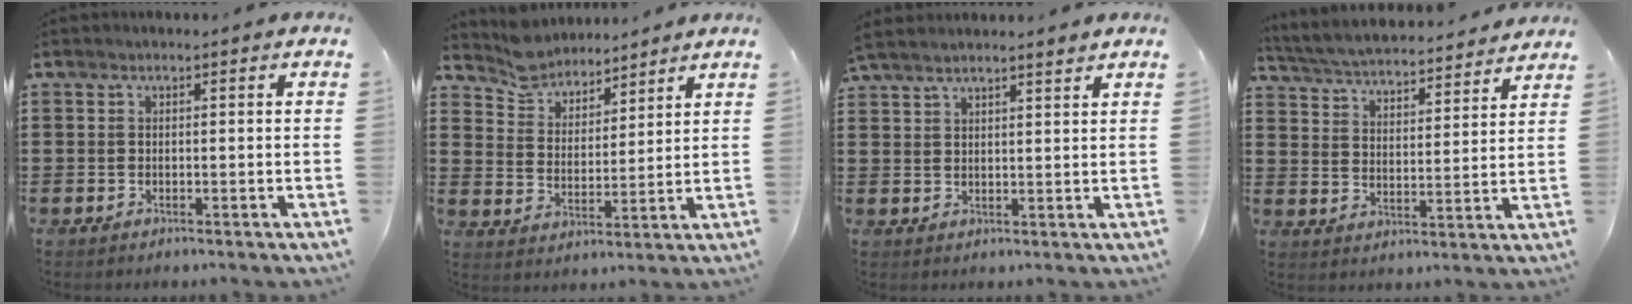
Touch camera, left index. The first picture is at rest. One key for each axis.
{"total": 6.4, "fx": 6.1, "fy": 1.9, "fz": 0.0, "tx": -0.033, "ty": -0.027, "tz": 0.112}
{"total": 3.0, "fx": 2.9, "fy": -0.3, "fz": 0.5, "tx": -0.019, "ty": -0.003, "tz": 0.055}
{"total": 4.4, "fx": 4.3, "fy": -0.1, "fz": 0.6, "tx": -0.037, "ty": -0.035, "tz": 0.069}